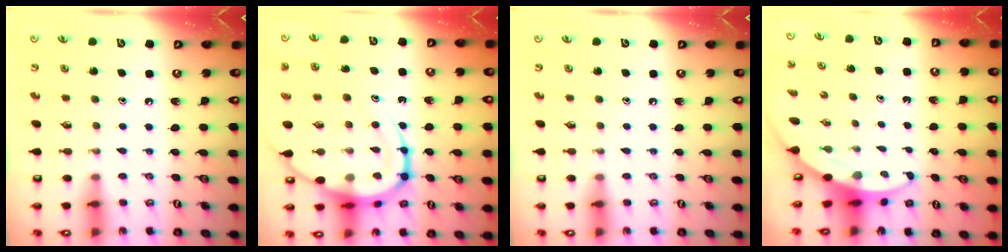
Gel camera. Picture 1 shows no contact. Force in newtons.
{"total": 17.7, "press": 17.7, "slide": 1.1}
{"total": 0.0}
{"total": 3.3, "press": 3.3, "slide": 0.3}